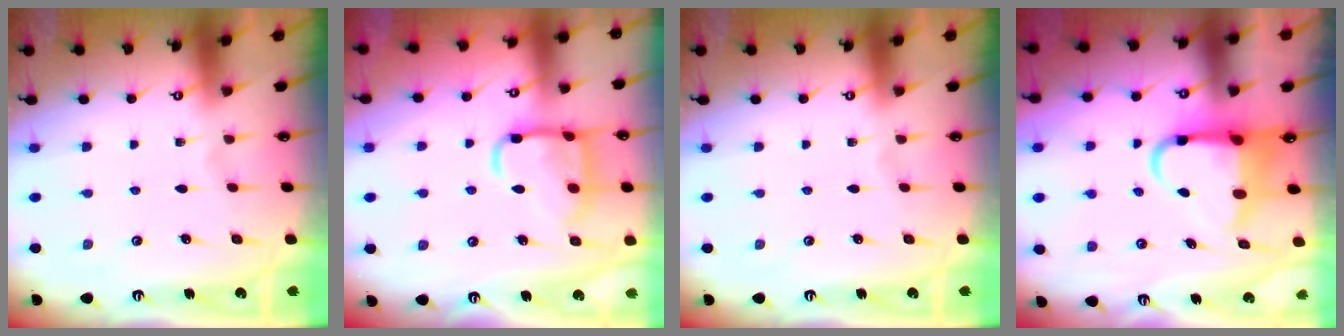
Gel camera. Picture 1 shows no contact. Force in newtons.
{"total": 13.8, "press": 13.8, "slide": 1.3}
{"total": 0.0}
{"total": 8.2, "press": 8.0, "slide": 1.3}